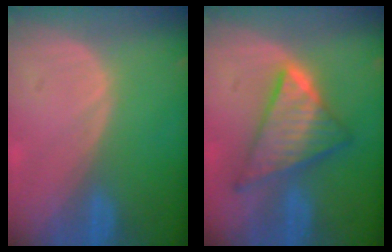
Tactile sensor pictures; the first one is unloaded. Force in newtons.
{"total": 9.1, "press": 9.1, "slide": 0.6}